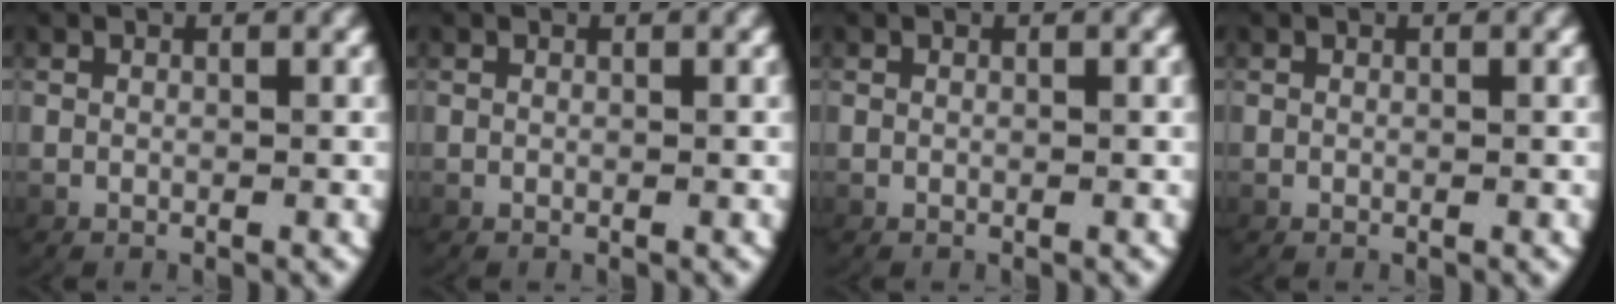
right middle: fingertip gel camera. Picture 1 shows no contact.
{"total": 0.0}
{"total": 0.0}
{"total": 0.0}